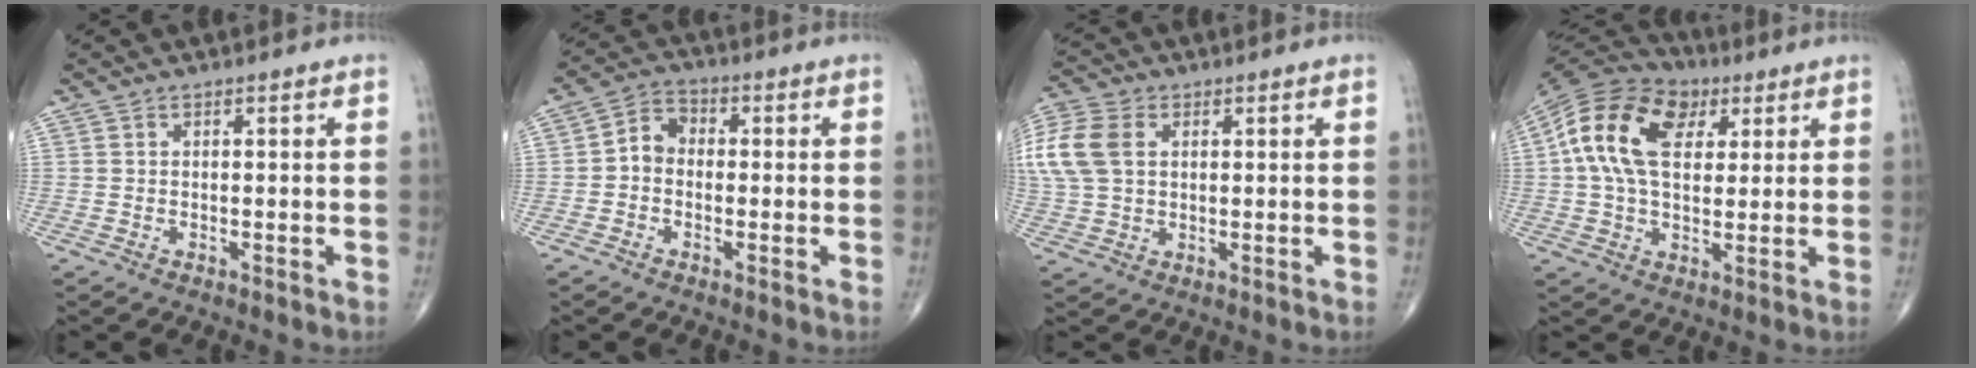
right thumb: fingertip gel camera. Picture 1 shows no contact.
{"total": 5.1, "force": [-0.7, 4.1, 2.9], "torque": [-0.033, 0.020, -0.027]}
{"total": 13.9, "force": [3.2, 9.8, 9.3], "torque": [-0.238, 0.013, 0.061]}
{"total": 17.3, "force": [4.5, 11.0, 12.6], "torque": [-0.229, 0.011, 0.069]}